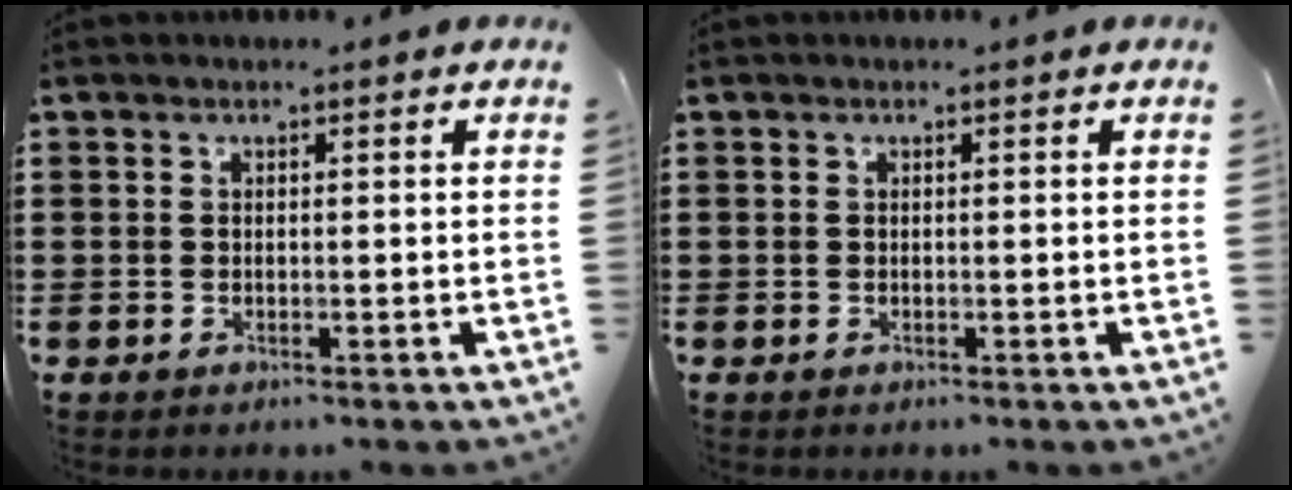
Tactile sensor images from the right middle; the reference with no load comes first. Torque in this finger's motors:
{"motor_torque": [0.03, -0.03, -0.02, 0.00]}